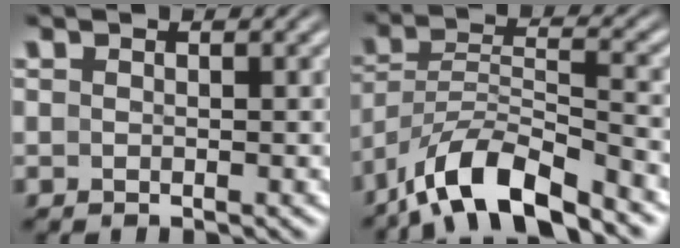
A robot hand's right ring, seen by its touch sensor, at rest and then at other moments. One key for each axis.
{"total": 7.1, "fx": -4.9, "fy": 3.0, "fz": 4.1, "tx": -0.090, "ty": -0.035, "tz": -0.065}